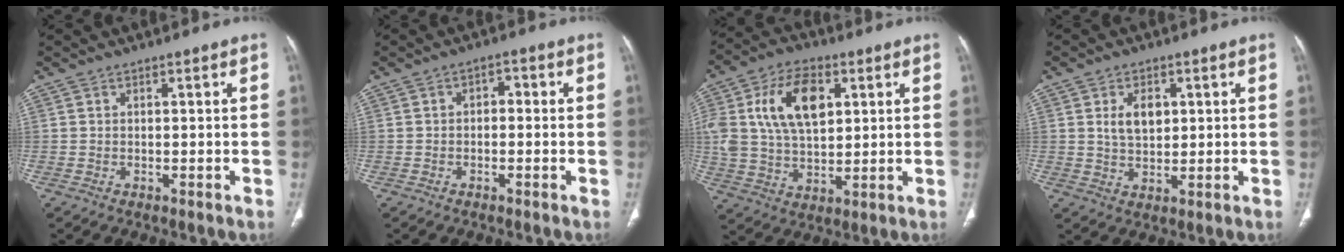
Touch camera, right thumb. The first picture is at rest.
{"total": 2.3, "force": [-0.2, 1.6, 1.7], "torque": [-0.013, 0.012, -0.011]}
{"total": 16.3, "force": [4.8, 9.8, 12.1], "torque": [-0.211, -0.001, 0.091]}
{"total": 5.5, "force": [1.5, 3.5, 4.0], "torque": [-0.053, -0.009, 0.031]}